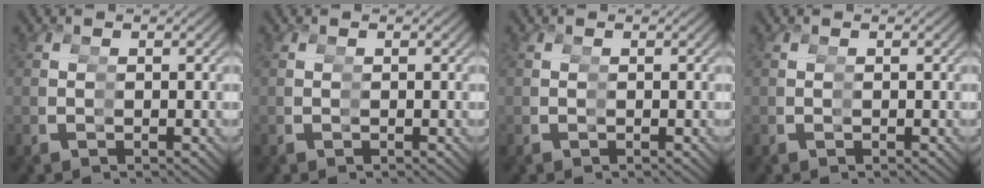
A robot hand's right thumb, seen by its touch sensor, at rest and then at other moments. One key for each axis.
{"total": 0.0}
{"total": 0.0}
{"total": 0.0}